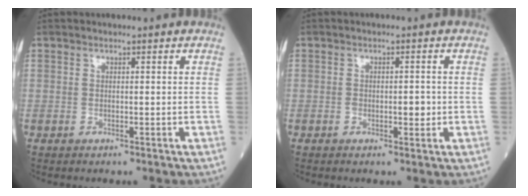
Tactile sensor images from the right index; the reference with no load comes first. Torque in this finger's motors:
{"motor_torque": [0.44, 0.05, 0.06, 0.04]}